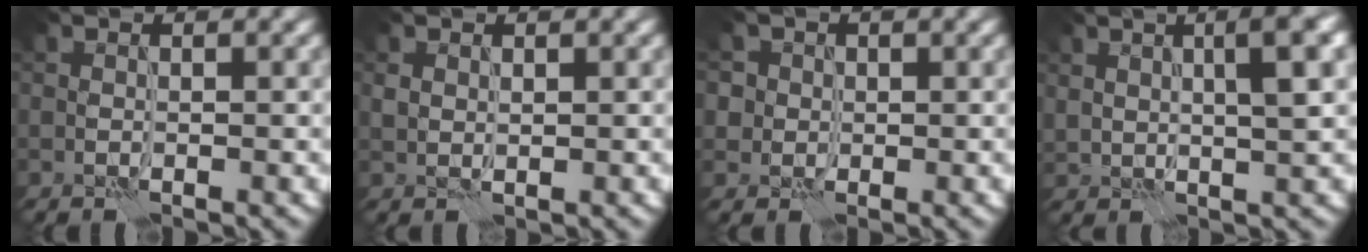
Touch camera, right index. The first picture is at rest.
{"total": 1.0, "force": [0.5, 0.7, 0.5], "torque": [-0.009, 0.000, 0.011]}
{"total": 3.5, "force": [1.1, 3.1, 1.0], "torque": [-0.005, 0.013, 0.006]}
{"total": 5.4, "force": [2.0, 1.5, 4.8], "torque": [-0.067, 0.012, 0.033]}